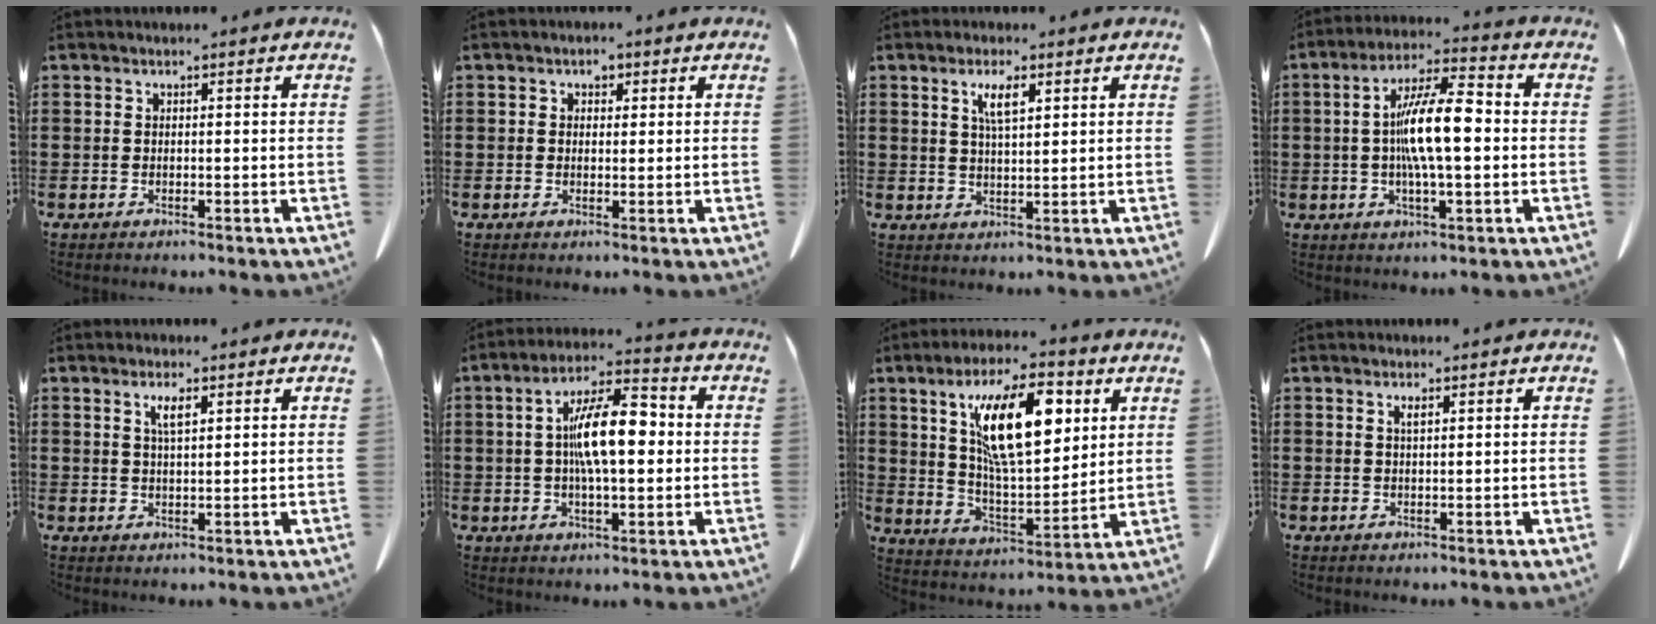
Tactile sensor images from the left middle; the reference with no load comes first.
{"total": 1.5, "force": [0.5, 1.2, 0.8], "torque": [-0.011, 0.002, 0.007]}
{"total": 4.9, "force": [2.6, 1.4, 4.0], "torque": [-0.077, 0.004, 0.041]}
{"total": 10.8, "force": [-0.4, 2.7, 10.5], "torque": [-0.198, 0.005, -0.009]}
{"total": 2.8, "force": [1.3, 0.7, 2.3], "torque": [-0.041, -0.001, 0.021]}
{"total": 10.6, "force": [0.9, 3.7, 9.9], "torque": [-0.181, 0.008, 0.010]}
{"total": 15.0, "force": [6.4, 5.8, 12.3], "torque": [-0.219, -0.005, 0.110]}
{"total": 1.2, "force": [0.5, 0.2, 1.0], "torque": [-0.022, 0.000, 0.010]}